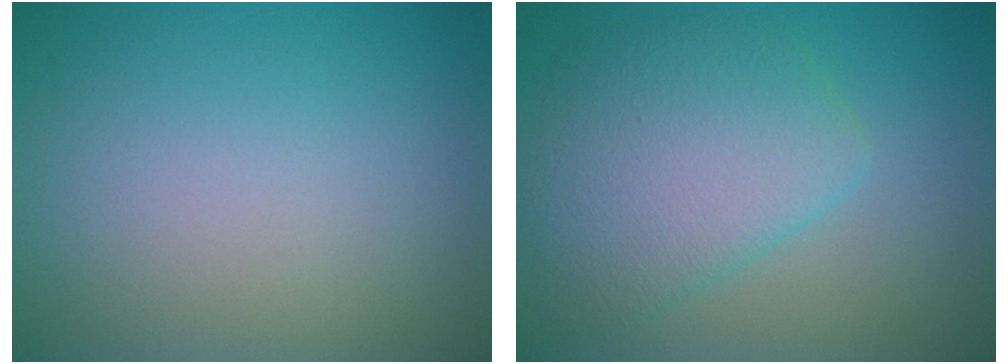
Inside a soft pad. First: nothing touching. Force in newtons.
{"total": 5.8, "press": 5.8, "slide": 0.1}